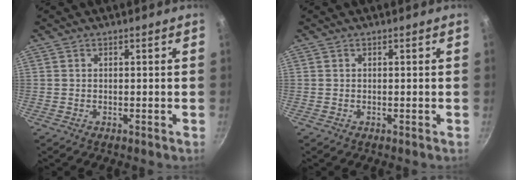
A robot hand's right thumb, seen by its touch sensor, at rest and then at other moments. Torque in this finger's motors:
{"motor_torque": [-0.03, -0.03, 0.09, 0.09, 0.00]}